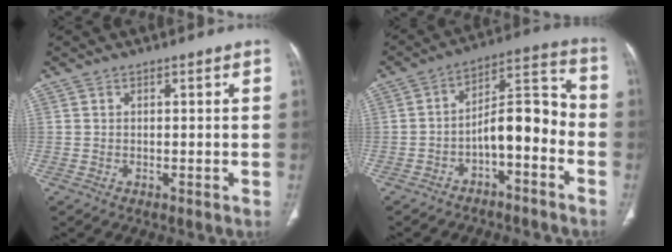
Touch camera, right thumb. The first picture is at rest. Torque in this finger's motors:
{"motor_torque": [1.51, 1.06, 1.29, -0.75, 0.06]}